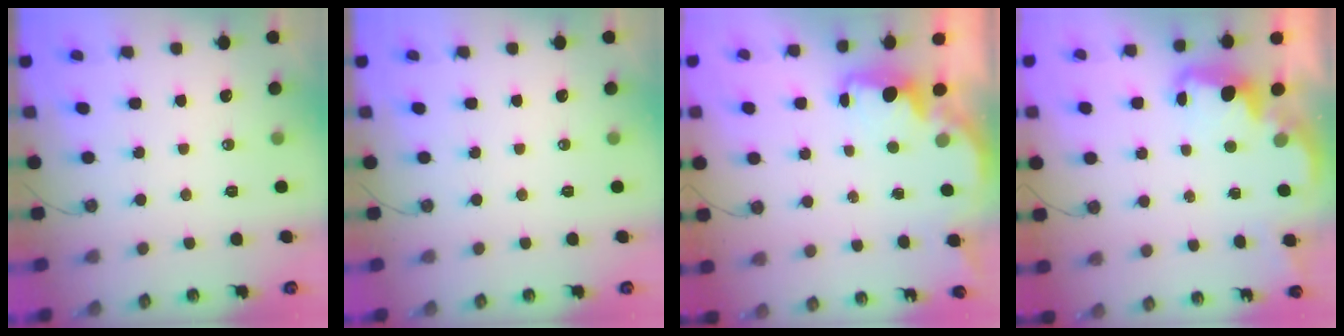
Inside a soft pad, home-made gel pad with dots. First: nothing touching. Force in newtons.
{"total": 0.0}
{"total": 2.2, "press": 2.1, "slide": 0.6}
{"total": 2.6, "press": 2.6, "slide": 0.7}